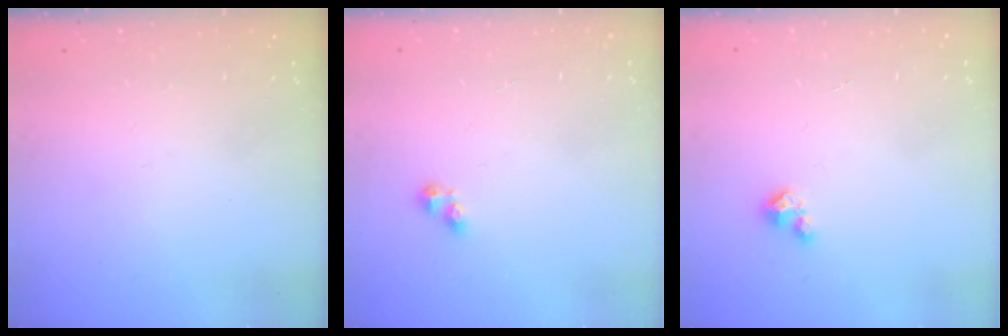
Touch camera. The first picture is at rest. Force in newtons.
{"total": 2.8, "press": 2.8, "slide": 0.4}
{"total": 1.5, "press": 1.5, "slide": 0.2}